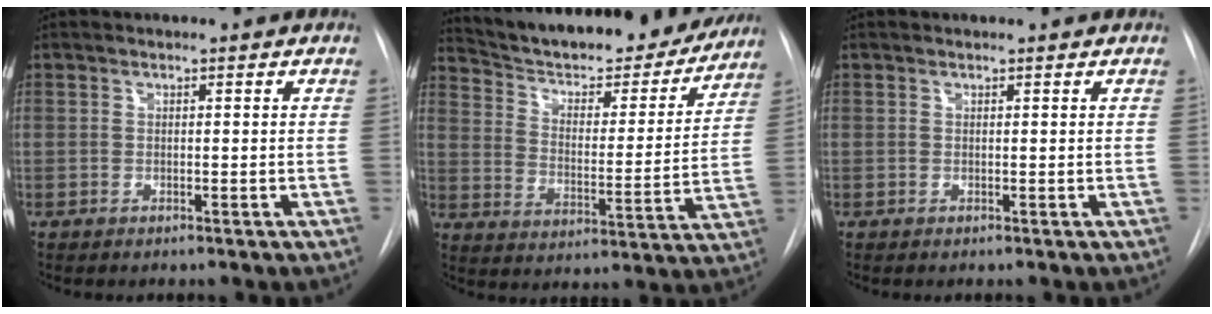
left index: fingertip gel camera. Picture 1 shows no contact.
{"total": 24.9, "force": [22.5, 5.5, 9.2], "torque": [-0.148, -0.020, 0.312]}
{"total": 1.3, "force": [1.2, 0.0, 0.2], "torque": [-0.007, 0.009, 0.017]}